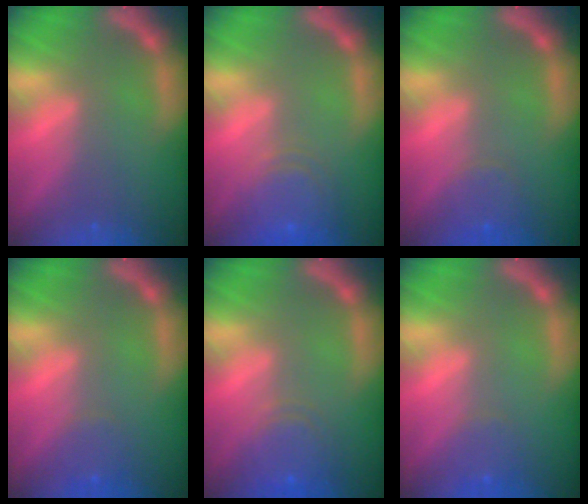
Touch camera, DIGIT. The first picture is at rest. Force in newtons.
{"total": 6.1}
{"total": 2.4}
{"total": 1.9}
{"total": 5.1}
{"total": 1.9}